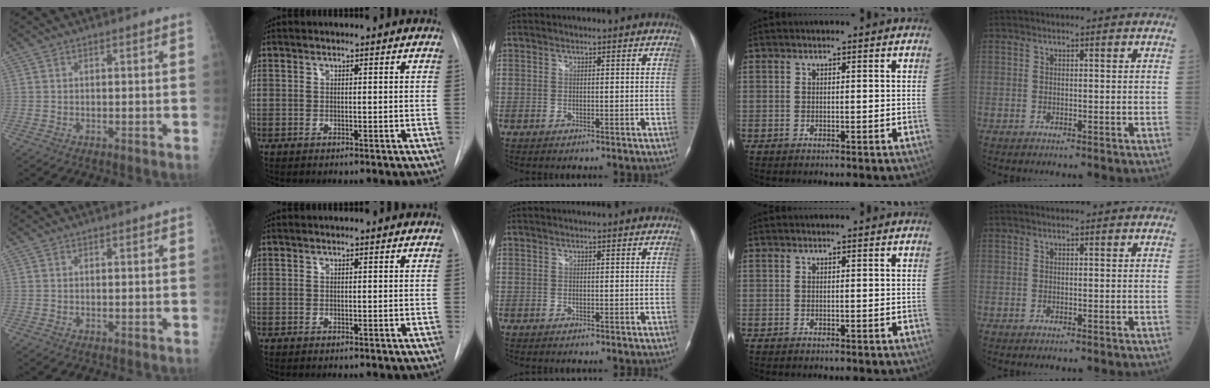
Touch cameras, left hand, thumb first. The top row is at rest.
{}